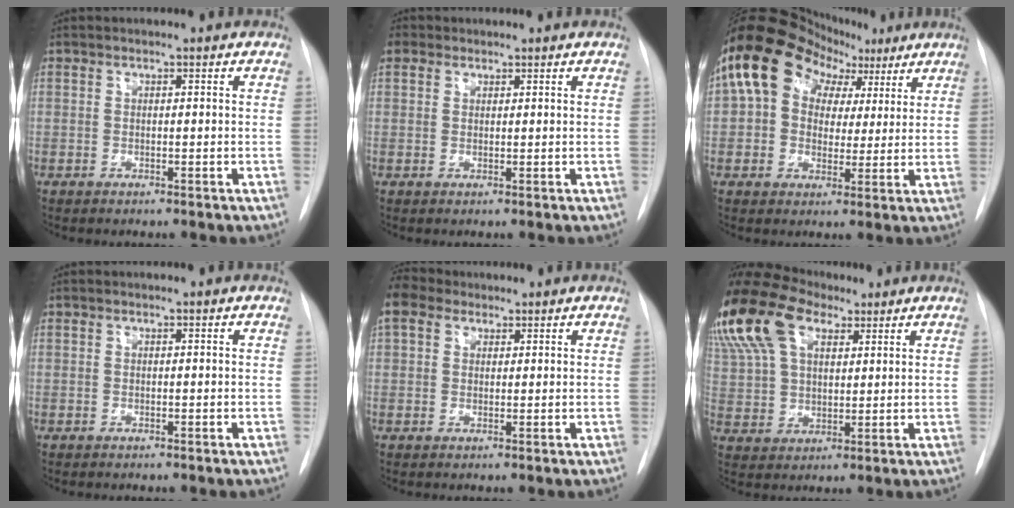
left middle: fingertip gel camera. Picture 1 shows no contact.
{"total": 2.3, "force": [1.4, 1.8, 0.2], "torque": [0.000, 0.011, 0.023]}
{"total": 14.9, "force": [6.3, 11.0, 7.8], "torque": [-0.141, 0.066, 0.103]}
{"total": 0.0}
{"total": 4.0, "force": [3.1, 2.3, 0.9], "torque": [-0.025, 0.022, 0.061]}
{"total": 26.6, "force": [15.8, 15.8, 14.5], "torque": [-0.403, 0.092, 0.292]}